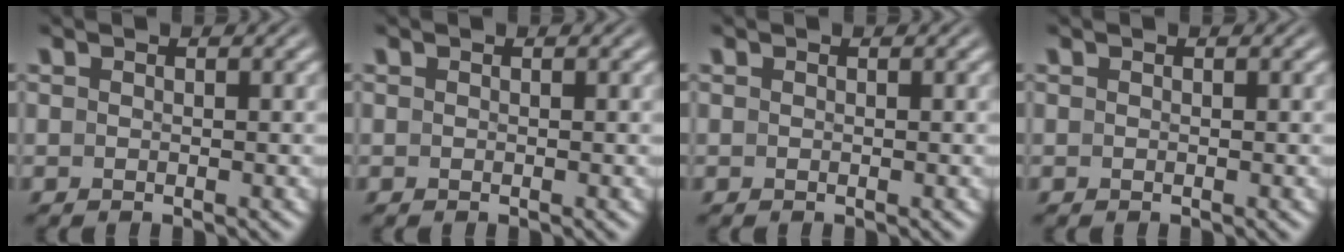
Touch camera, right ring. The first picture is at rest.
{"total": 0.0}
{"total": 0.0}
{"total": 0.0}